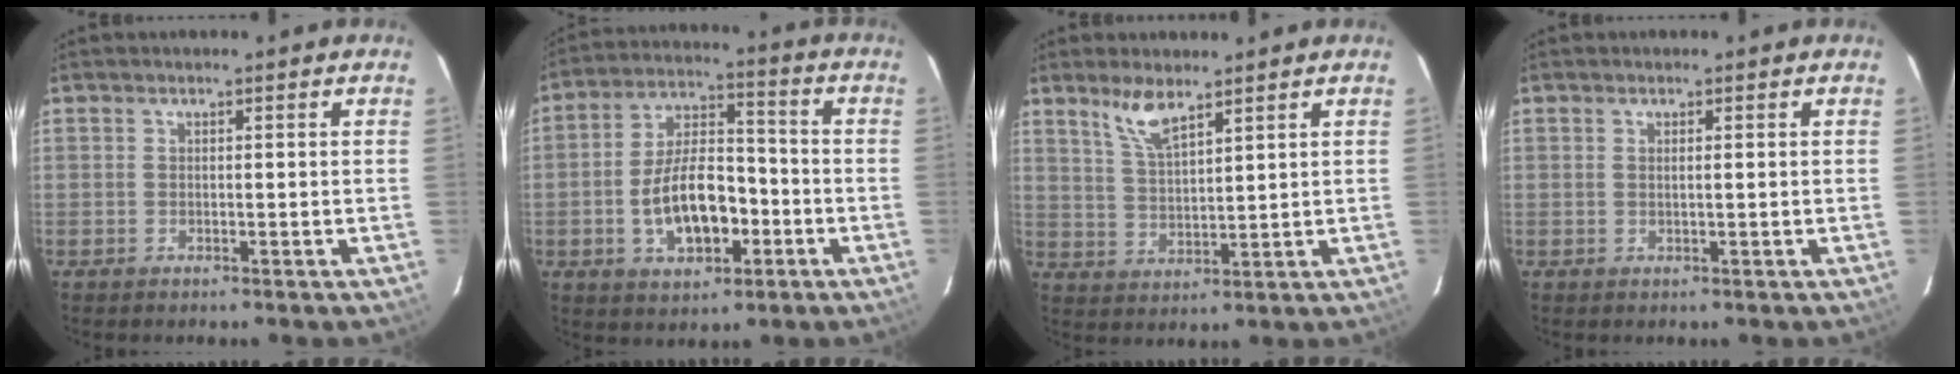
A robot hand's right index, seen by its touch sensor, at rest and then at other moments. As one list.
[{"total": 13.1, "force": [-3.8, 6.7, 10.6], "torque": [-0.205, 0.017, -0.053]}, {"total": 6.0, "force": [4.5, 1.5, 3.8], "torque": [-0.075, 0.000, 0.094]}, {"total": 0.7, "force": [0.2, -0.2, 0.7], "torque": [-0.013, 0.001, 0.003]}]